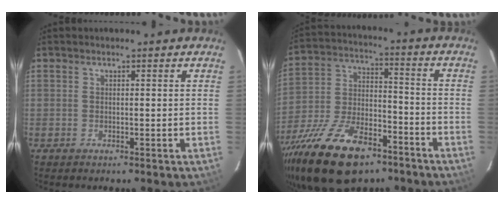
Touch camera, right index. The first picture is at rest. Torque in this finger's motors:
{"motor_torque": [1.17, -0.97, 0.85, 0.16]}